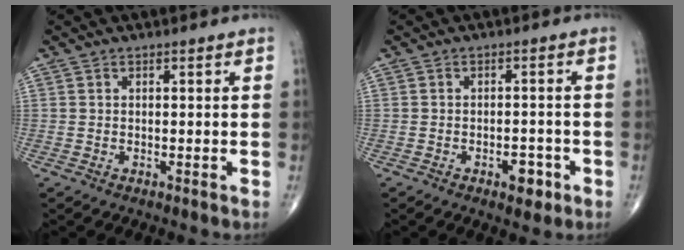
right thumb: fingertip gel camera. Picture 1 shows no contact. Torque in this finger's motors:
{"motor_torque": [1.39, 1.38, 0.33, -0.49, 0.11]}